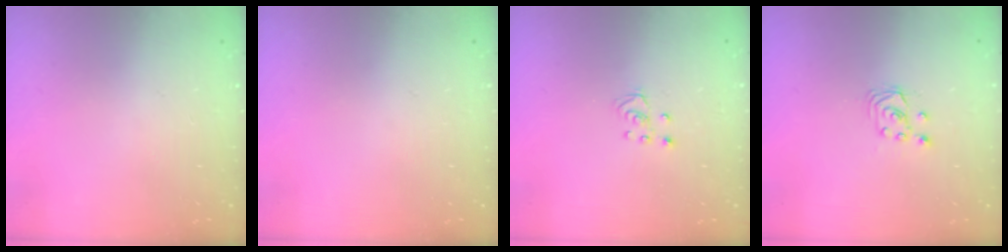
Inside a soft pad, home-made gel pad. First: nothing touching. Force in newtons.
{"total": 0.0}
{"total": 2.5, "press": 2.5, "slide": 0.2}
{"total": 2.6, "press": 2.6, "slide": 0.3}